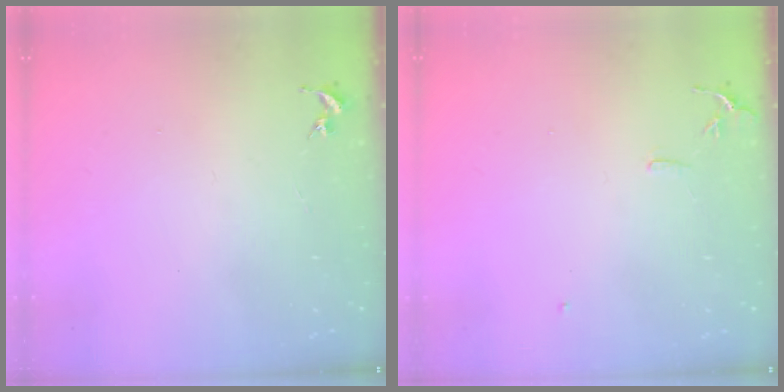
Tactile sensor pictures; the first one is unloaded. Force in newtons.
{"total": 6.9, "press": 6.9, "slide": 0.6}